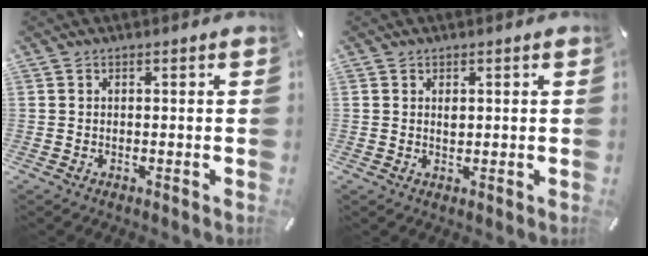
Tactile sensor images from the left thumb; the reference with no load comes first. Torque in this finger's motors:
{"motor_torque": [0.45, 0.22, 0.15, -0.36, 0.00]}